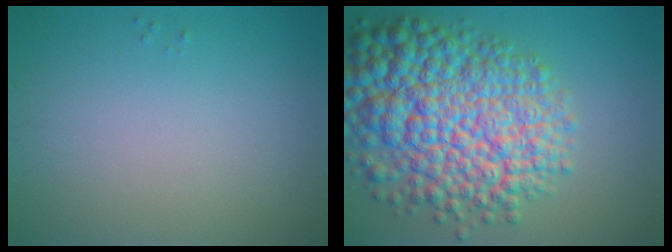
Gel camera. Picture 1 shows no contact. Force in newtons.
{"total": 12.5, "press": 12.5, "slide": 0.3}